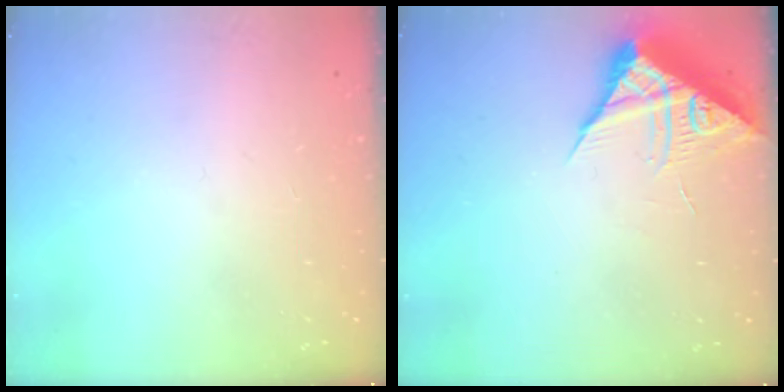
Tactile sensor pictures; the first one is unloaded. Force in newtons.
{"total": 8.2, "press": 8.2, "slide": 0.7}